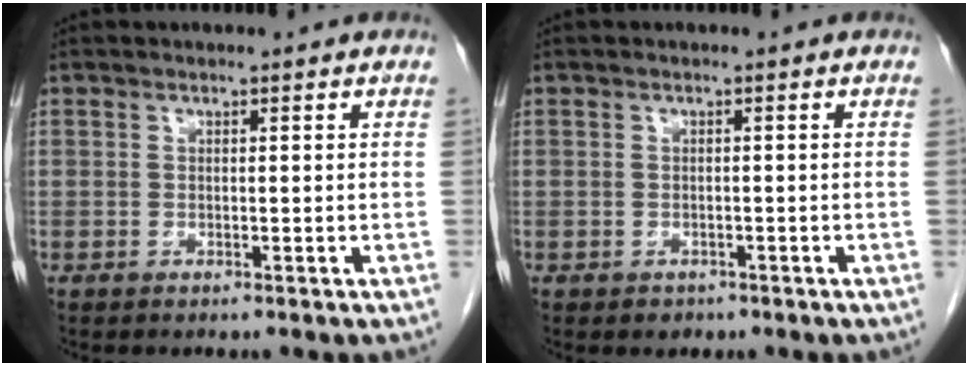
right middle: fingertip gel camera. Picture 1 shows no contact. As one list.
[{"total": 1.3, "force": [-0.8, 1.0, 0.2], "torque": [-0.005, 0.002, -0.007]}]